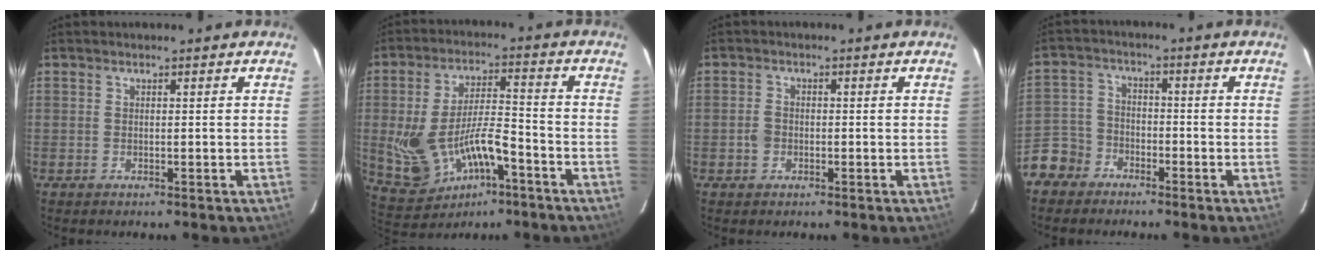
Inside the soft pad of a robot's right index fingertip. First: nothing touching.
{"total": 14.5, "force": [-5.2, 8.2, 10.8], "torque": [-0.226, -0.002, -0.066]}
{"total": 2.2, "force": [-0.7, 1.8, 0.9], "torque": [-0.019, 0.005, -0.014]}
{"total": 7.5, "force": [-5.1, 5.4, 1.1], "torque": [-0.038, 0.022, -0.105]}